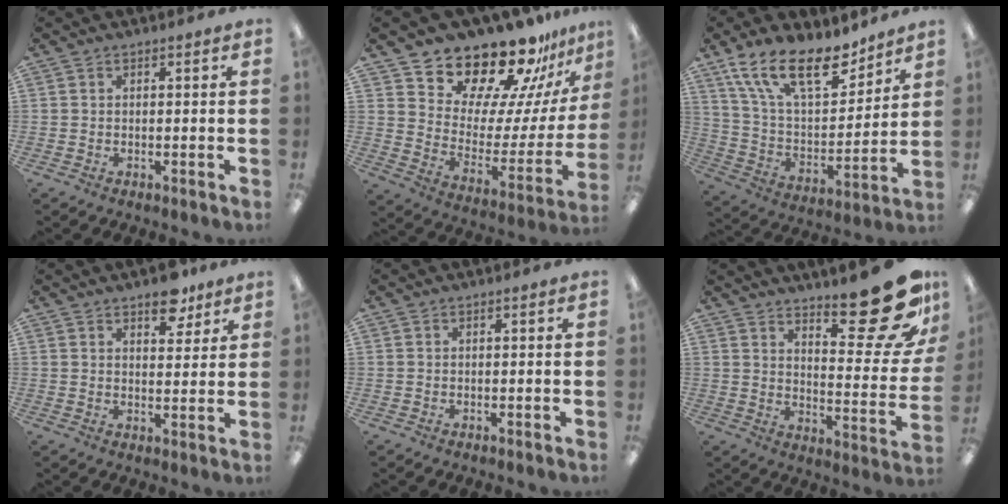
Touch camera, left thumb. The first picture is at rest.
{"total": 19.9, "force": [18.2, 6.7, 4.7], "torque": [-0.081, -0.156, 0.319]}
{"total": 19.9, "force": [13.6, 8.5, 11.7], "torque": [-0.209, -0.072, 0.243]}
{"total": 7.3, "force": [5.4, 3.6, 3.3], "torque": [-0.015, -0.035, 0.088]}
{"total": 0.0}
{"total": 21.4, "force": [15.2, 6.3, 13.7], "torque": [-0.166, -0.118, 0.244]}